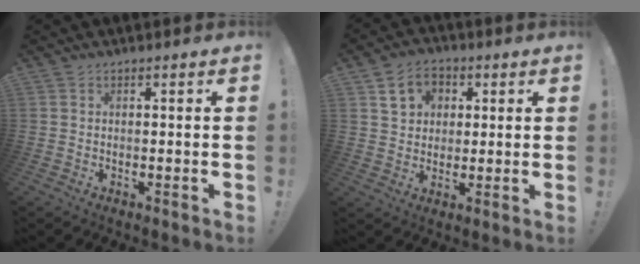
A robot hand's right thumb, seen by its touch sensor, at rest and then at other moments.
{"total": 8.8, "force": [3.6, 7.3, 3.3], "torque": [-0.045, -0.009, 0.072]}